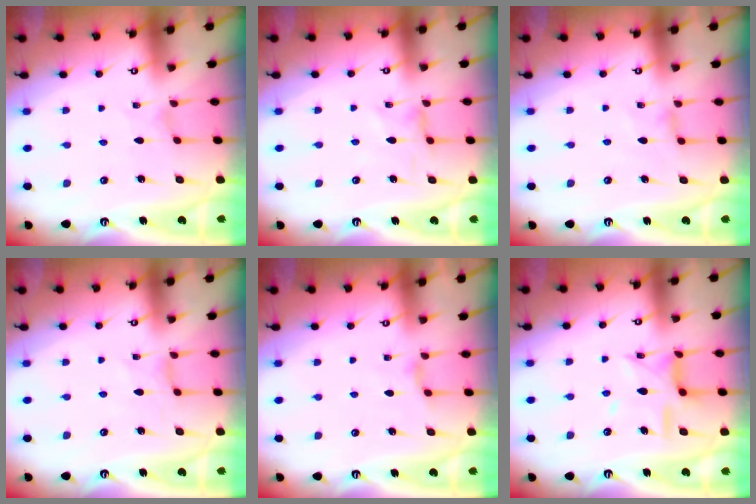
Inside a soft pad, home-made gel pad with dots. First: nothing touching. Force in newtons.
{"total": 0.7, "press": 0.7, "slide": 0.3}
{"total": 1.3, "press": 1.3, "slide": 0.4}
{"total": 0.6, "press": 0.6, "slide": 0.1}
{"total": 1.4, "press": 1.4, "slide": 0.4}
{"total": 11.8, "press": 11.7, "slide": 0.9}